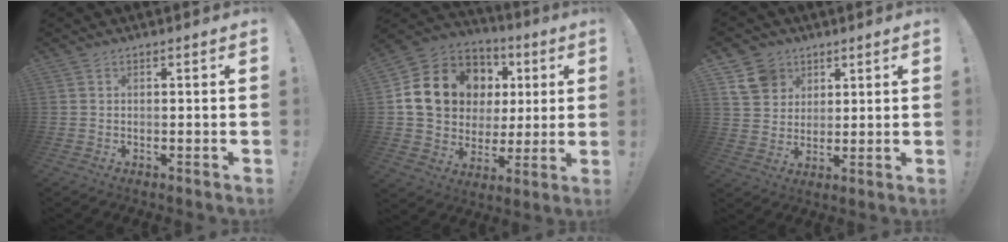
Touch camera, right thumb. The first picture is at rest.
{"total": 18.0, "force": [5.6, 14.4, 9.4], "torque": [-0.136, -0.014, 0.132]}
{"total": 9.8, "force": [5.1, 7.9, 2.8], "torque": [-0.048, -0.024, 0.104]}